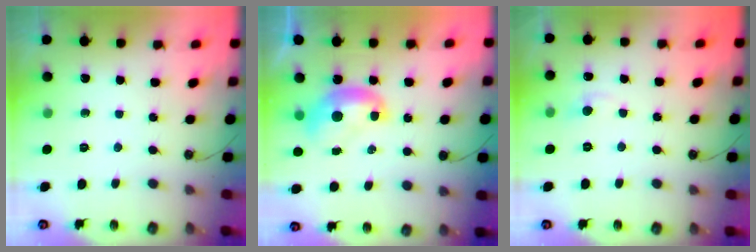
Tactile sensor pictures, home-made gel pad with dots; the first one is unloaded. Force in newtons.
{"total": 1.9, "press": 1.9, "slide": 0.2}
{"total": 1.1, "press": 0.8, "slide": 0.7}